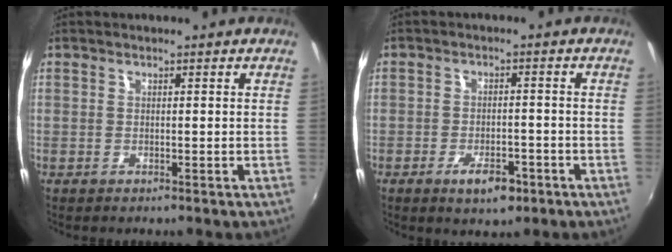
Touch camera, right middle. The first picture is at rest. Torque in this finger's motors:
{"motor_torque": [0.72, -0.78, 0.33, 0.07]}